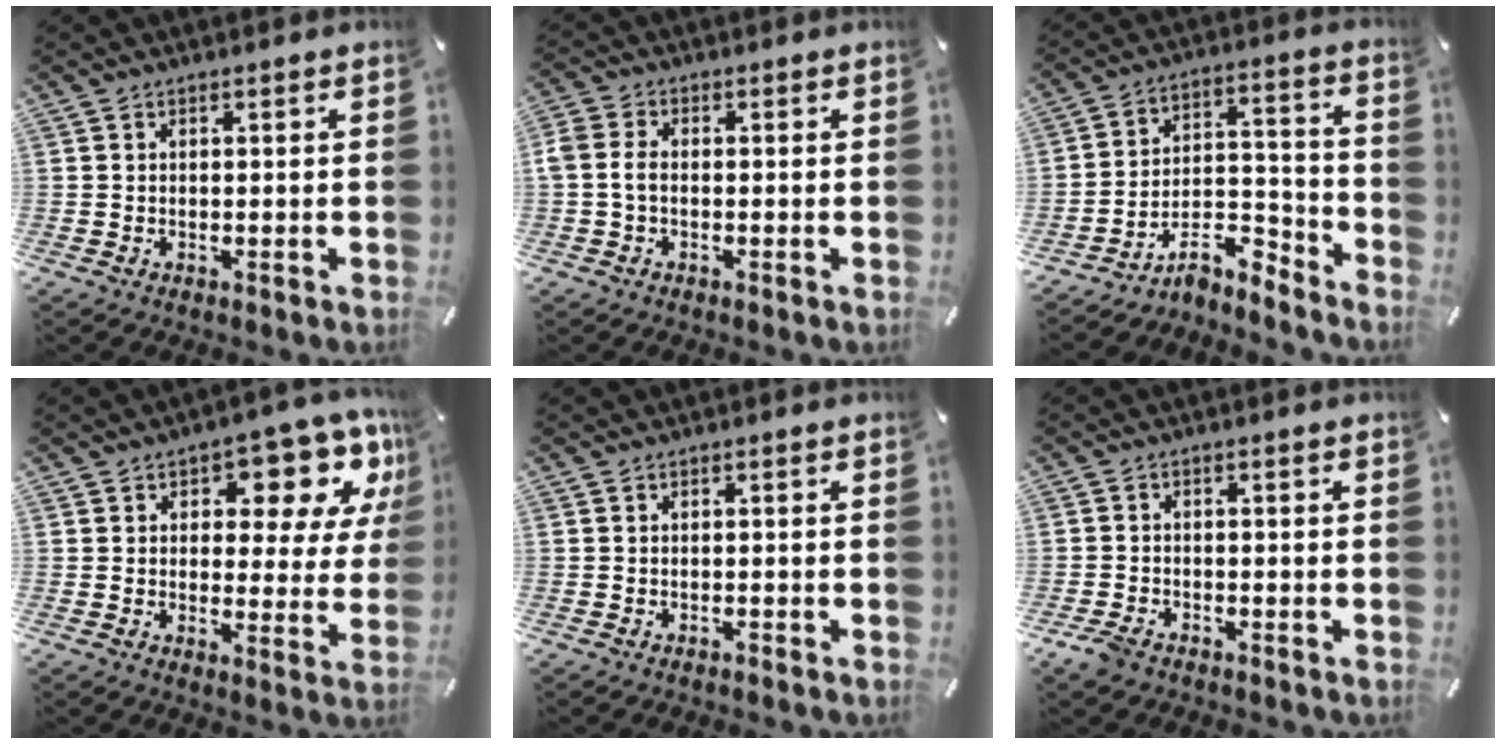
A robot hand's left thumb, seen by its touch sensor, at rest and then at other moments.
{"total": 3.9, "force": [-0.8, 2.7, 2.7], "torque": [-0.063, 0.004, -0.018]}
{"total": 10.2, "force": [-8.4, 4.5, 3.7], "torque": [-0.038, 0.041, -0.151]}
{"total": 12.8, "force": [7.3, 6.5, 8.3], "torque": [-0.098, -0.050, 0.121]}
{"total": 0.7, "force": [-0.6, 0.2, 0.3], "torque": [-0.008, -0.001, -0.013]}
{"total": 3.2, "force": [-2.4, 1.7, 1.2], "torque": [-0.039, 0.006, -0.051]}